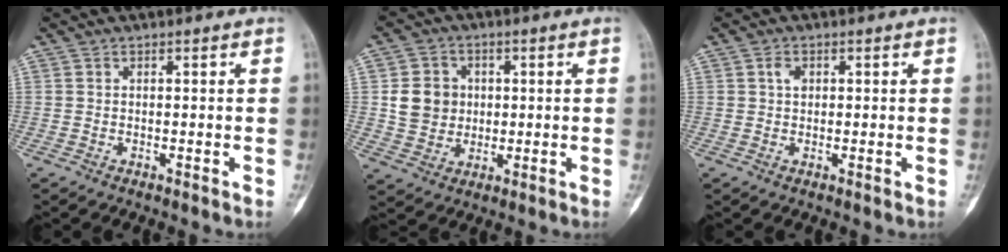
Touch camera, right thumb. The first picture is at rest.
{"total": 9.5, "force": [0.8, 8.5, 4.1], "torque": [-0.040, 0.004, 0.018]}
{"total": 1.8, "force": [0.5, 1.4, 1.1], "torque": [-0.012, 0.000, 0.006]}